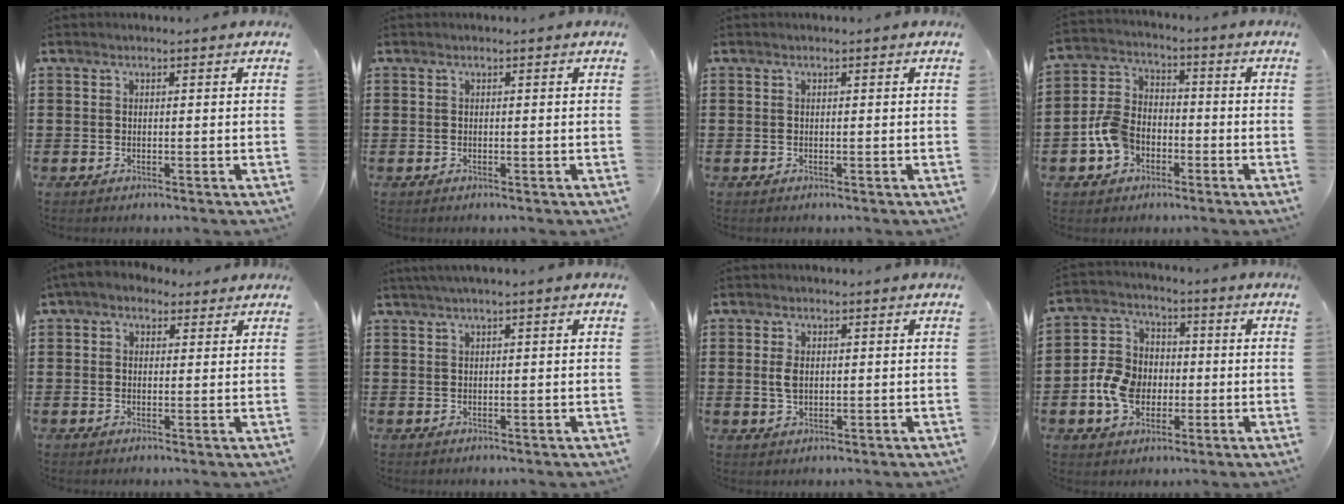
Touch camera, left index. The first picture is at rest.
{"total": 0.0}
{"total": 0.0}
{"total": 7.2, "force": [-3.1, 5.0, 4.0], "torque": [-0.106, 0.012, -0.064]}
{"total": 2.8, "force": [1.8, 1.8, 1.0], "torque": [-0.028, 0.008, 0.032]}
{"total": 1.3, "force": [0.7, -0.1, 1.1], "torque": [-0.019, -0.001, 0.013]}
{"total": 2.7, "force": [0.4, 1.6, 2.2], "torque": [-0.062, 0.000, 0.002]}
{"total": 8.2, "force": [-1.8, 6.7, 4.3], "torque": [-0.113, 0.018, -0.035]}